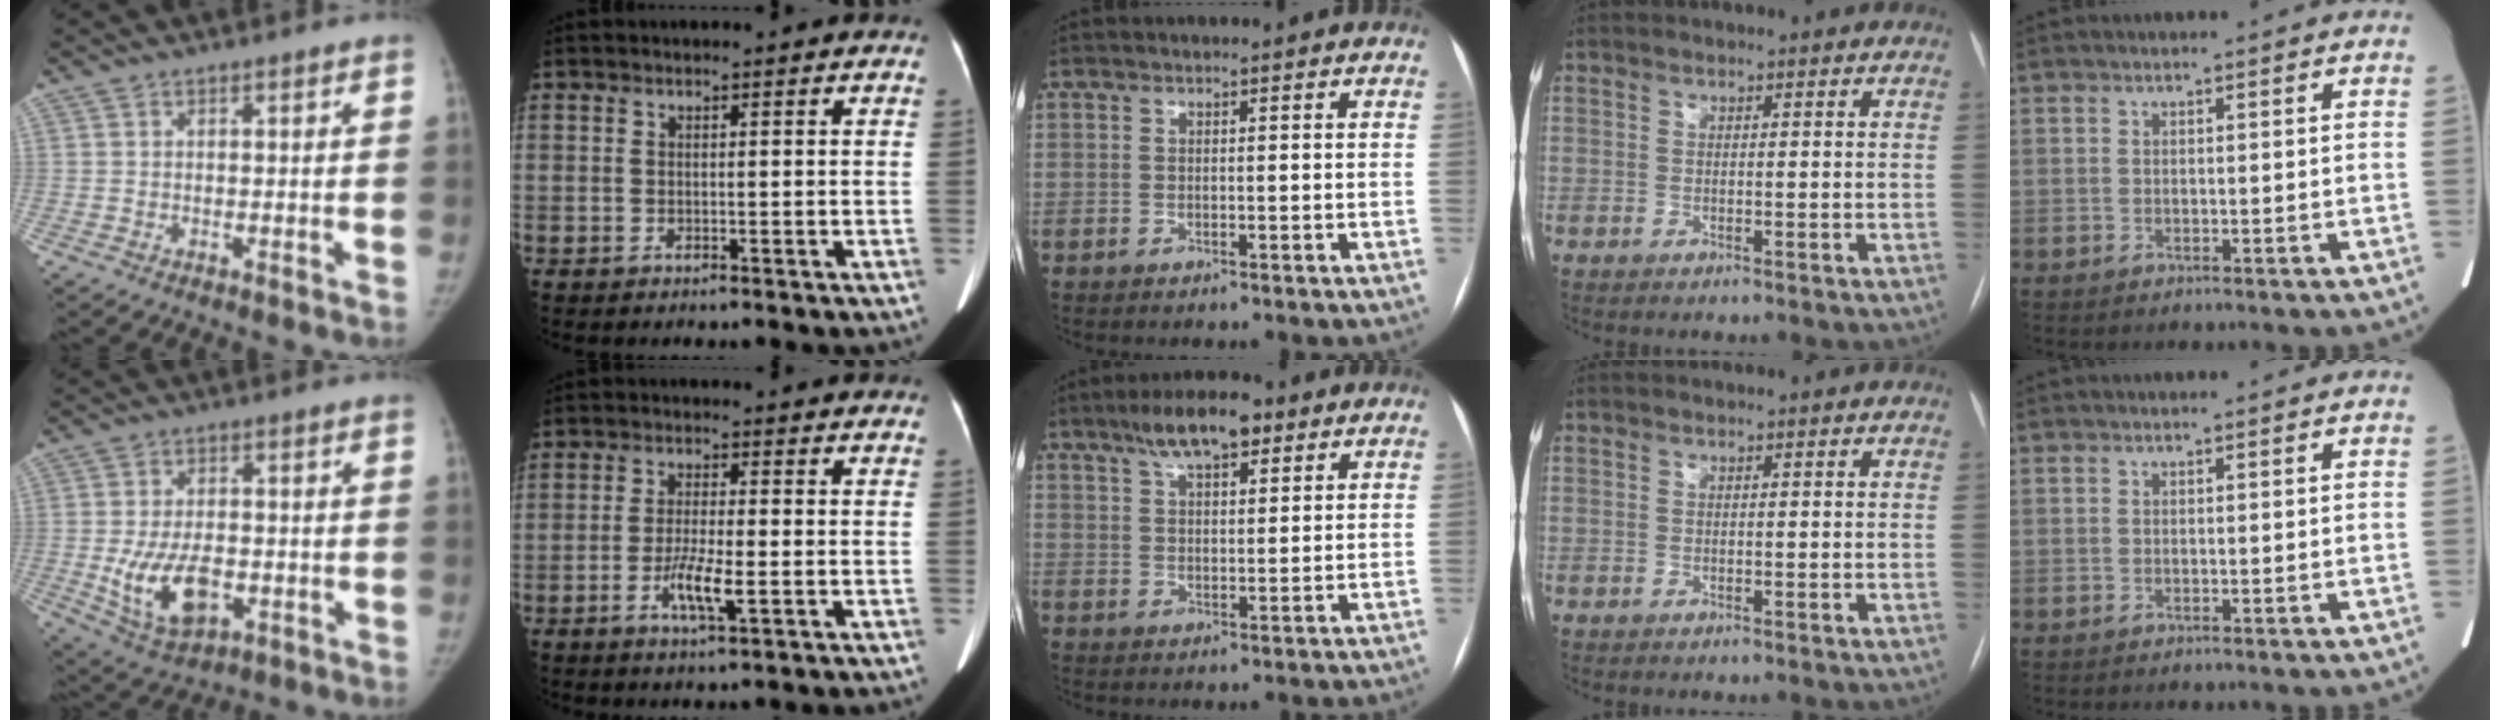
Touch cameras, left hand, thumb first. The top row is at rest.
{"thumb": {"total": 11.1, "force": [-2.5, 6.4, 8.8], "torque": [-0.149, 0.002, -0.028]}, "index": {"total": 4.9, "force": [-1.7, 0.5, 4.6], "torque": [-0.092, -0.007, -0.029]}, "middle": {"total": 8.5, "force": [5.5, 2.7, 5.9], "torque": [-0.102, 0.014, 0.092]}}